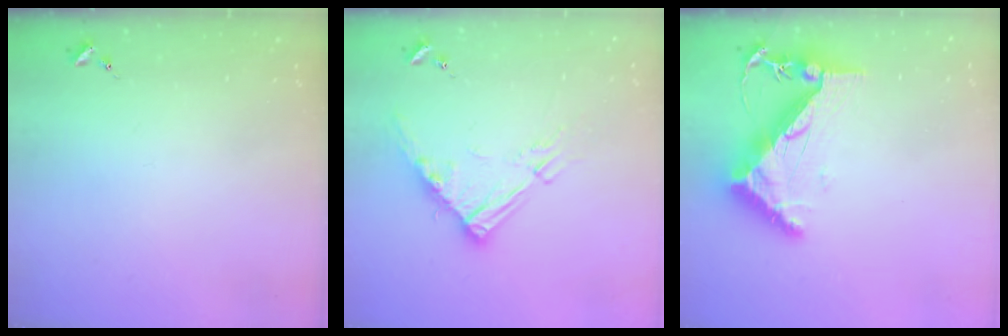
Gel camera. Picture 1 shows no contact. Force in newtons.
{"total": 12.3, "press": 12.2, "slide": 1.3}
{"total": 9.0, "press": 8.9, "slide": 0.6}